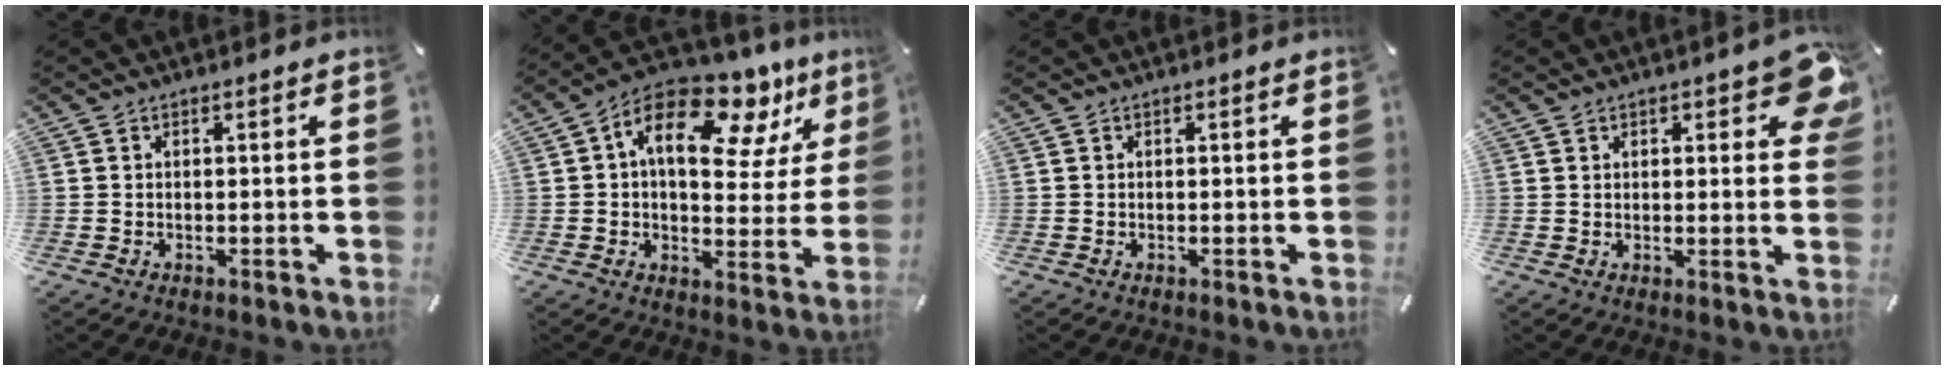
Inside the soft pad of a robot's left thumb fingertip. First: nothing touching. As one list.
[{"total": 16.3, "force": [8.3, 8.7, 11.0], "torque": [-0.176, -0.046, 0.140]}, {"total": 0.0}, {"total": 7.7, "force": [3.9, 3.4, 5.7], "torque": [-0.059, -0.017, 0.062]}]